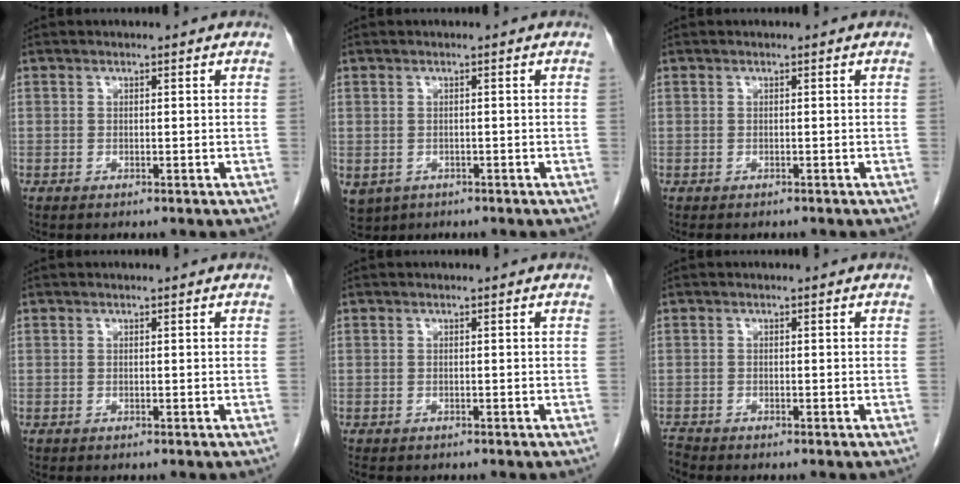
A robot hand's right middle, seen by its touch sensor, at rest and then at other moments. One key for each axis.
{"total": 6.6, "fx": -3.2, "fy": 5.3, "fz": 2.2, "tx": -0.054, "ty": -0.006, "tz": -0.043}
{"total": 3.1, "fx": -2.6, "fy": 1.2, "fz": 1.1, "tx": -0.015, "ty": -0.006, "tz": -0.030}
{"total": 0.0}
{"total": 2.3, "fx": -1.9, "fy": 1.0, "fz": 0.9, "tx": -0.014, "ty": -0.005, "tz": -0.022}
{"total": 1.1, "fx": -1.1, "fy": -0.3, "fz": -0.2, "tx": -0.002, "ty": -0.010, "tz": -0.022}